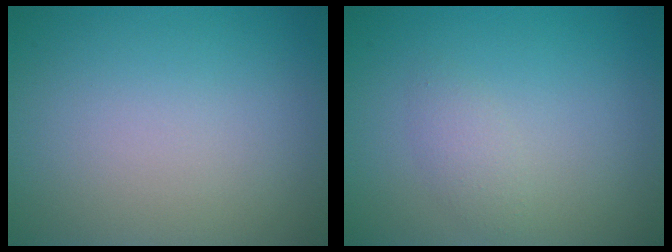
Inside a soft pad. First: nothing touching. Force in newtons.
{"total": 1.3, "press": 1.3, "slide": 0.0}